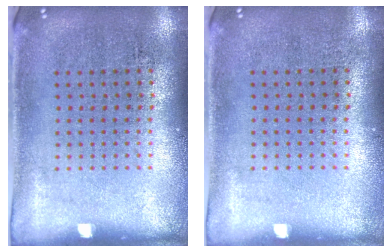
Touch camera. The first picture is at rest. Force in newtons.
{"total": 0.0}